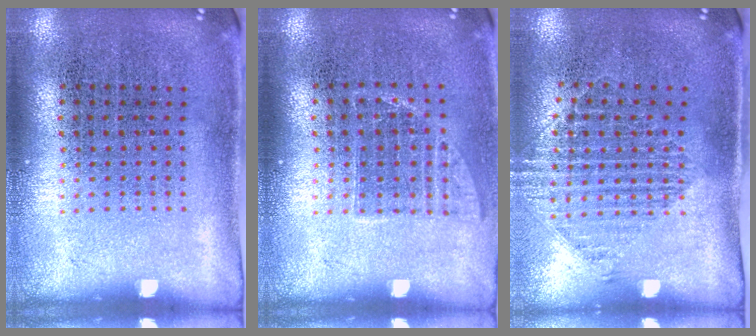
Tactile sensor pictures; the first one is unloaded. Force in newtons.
{"total": 0.9, "press": 0.8, "slide": 0.3}
{"total": 1.4, "press": 1.2, "slide": 0.9}